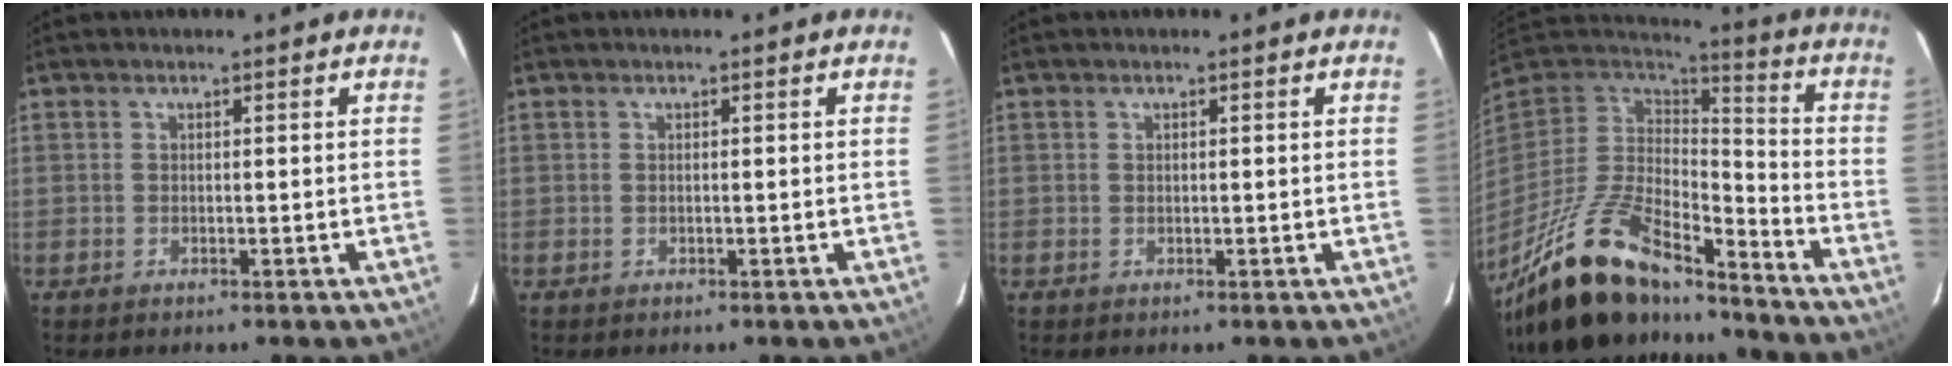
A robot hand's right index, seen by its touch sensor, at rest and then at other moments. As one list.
[{"total": 0.0}, {"total": 0.0}, {"total": 22.0, "force": [-16.8, 7.0, 12.3], "torque": [-0.250, -0.030, -0.299]}]